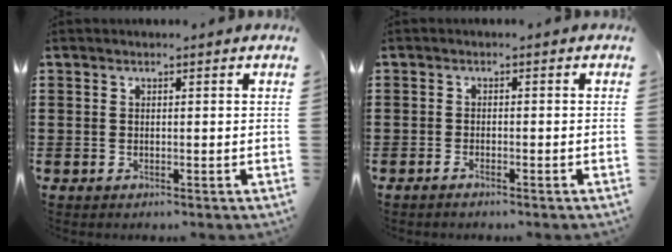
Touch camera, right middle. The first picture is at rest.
{"total": 1.0, "force": [-0.8, 0.1, 0.5], "torque": [-0.012, -0.005, -0.014]}